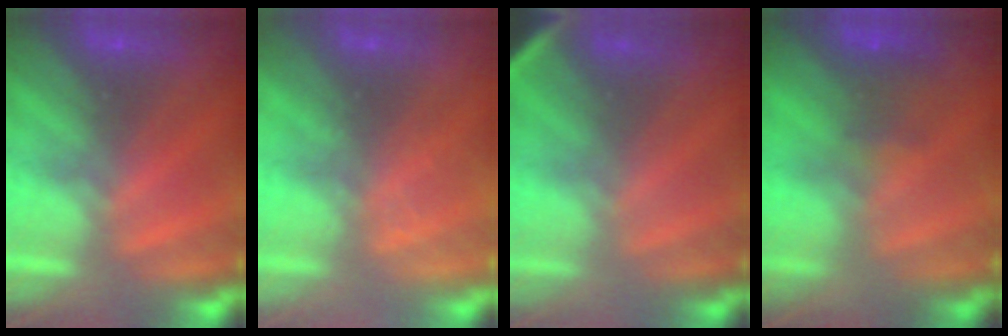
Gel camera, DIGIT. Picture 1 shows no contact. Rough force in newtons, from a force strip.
{"total": 2.1}
{"total": 3.0}
{"total": 4.9}